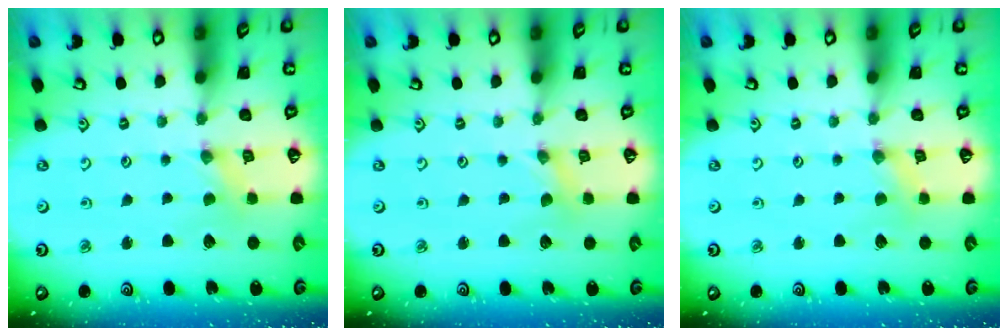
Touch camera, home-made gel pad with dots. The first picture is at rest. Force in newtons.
{"total": 0.0}
{"total": 1.3, "press": 1.3, "slide": 0.3}